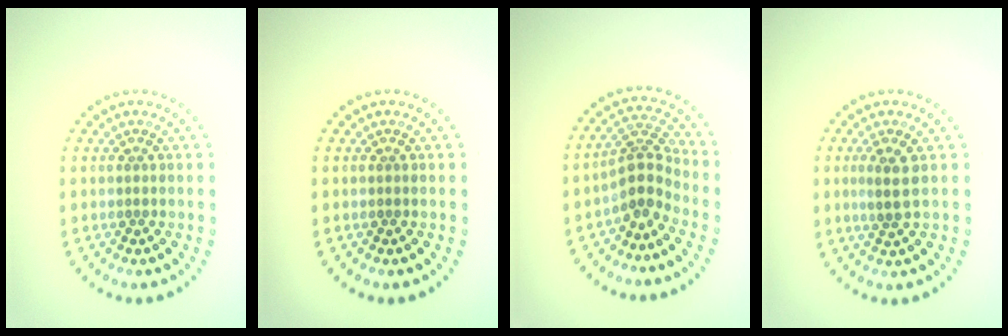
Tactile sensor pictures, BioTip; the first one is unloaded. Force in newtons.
{"total": 0.0}
{"total": 3.3, "press": 2.5, "slide": 2.2}
{"total": 2.0, "press": 1.8, "slide": 0.8}